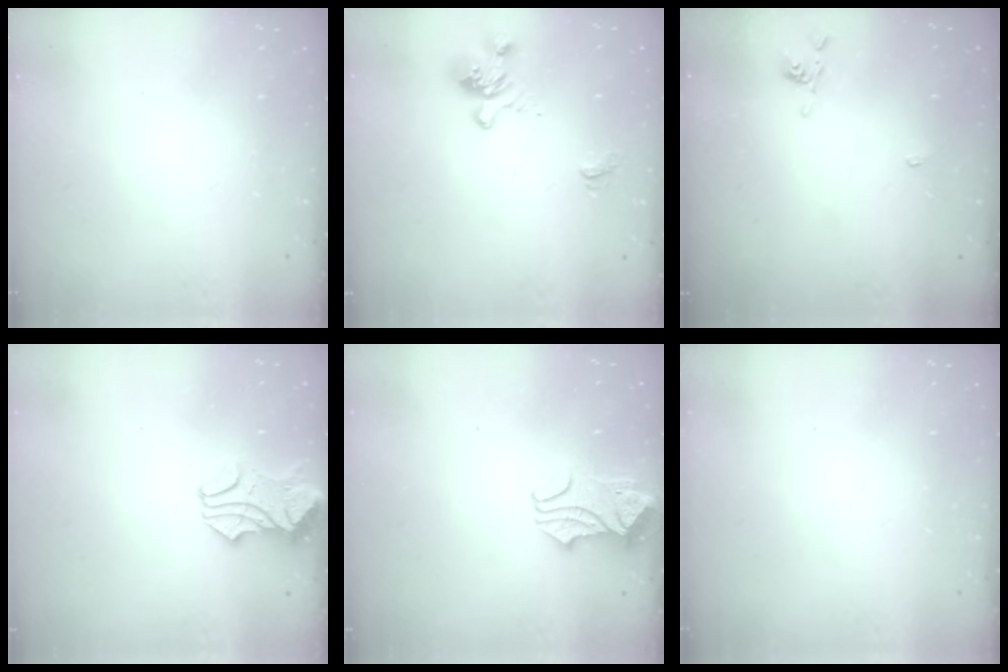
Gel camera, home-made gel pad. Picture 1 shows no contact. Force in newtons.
{"total": 1.4, "press": 0.2, "slide": 1.4}
{"total": 2.1, "press": 2.1, "slide": 0.5}
{"total": 1.6, "press": 1.3, "slide": 0.9}
{"total": 1.6, "press": 1.1, "slide": 1.1}
{"total": 0.0}